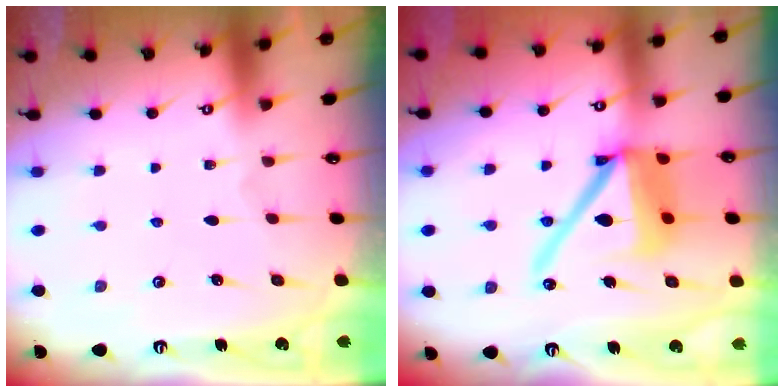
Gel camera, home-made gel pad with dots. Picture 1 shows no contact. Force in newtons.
{"total": 16.7, "press": 16.5, "slide": 2.5}